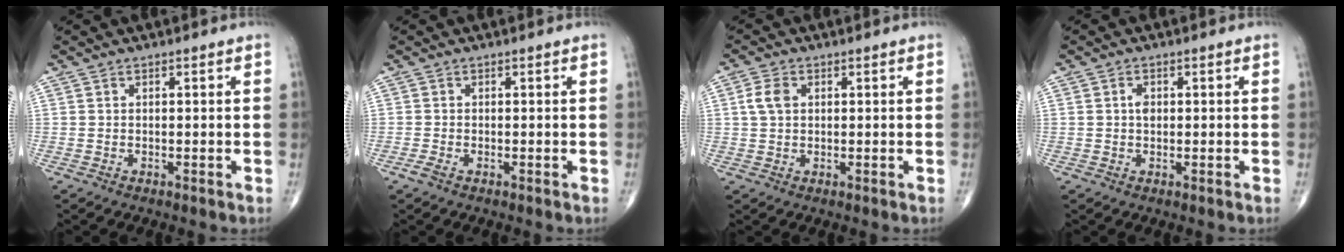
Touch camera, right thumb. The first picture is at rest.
{"total": 1.1, "force": [-0.7, 0.4, 0.8], "torque": [-0.027, -0.004, -0.017]}
{"total": 3.7, "force": [0.8, 2.6, 2.6], "torque": [-0.054, 0.005, 0.014]}
{"total": 1.8, "force": [0.2, 1.3, 1.3], "torque": [-0.018, 0.002, 0.002]}